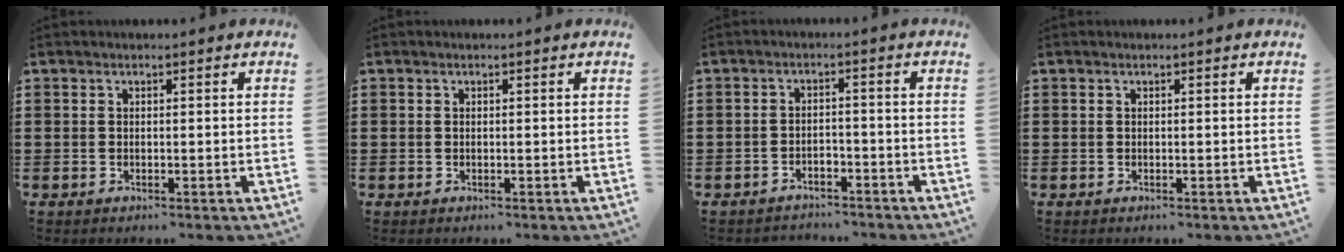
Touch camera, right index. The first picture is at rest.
{"total": 0.0}
{"total": 2.2, "force": [-2.0, 0.8, 0.2], "torque": [-0.012, 0.004, -0.042]}
{"total": 0.0}